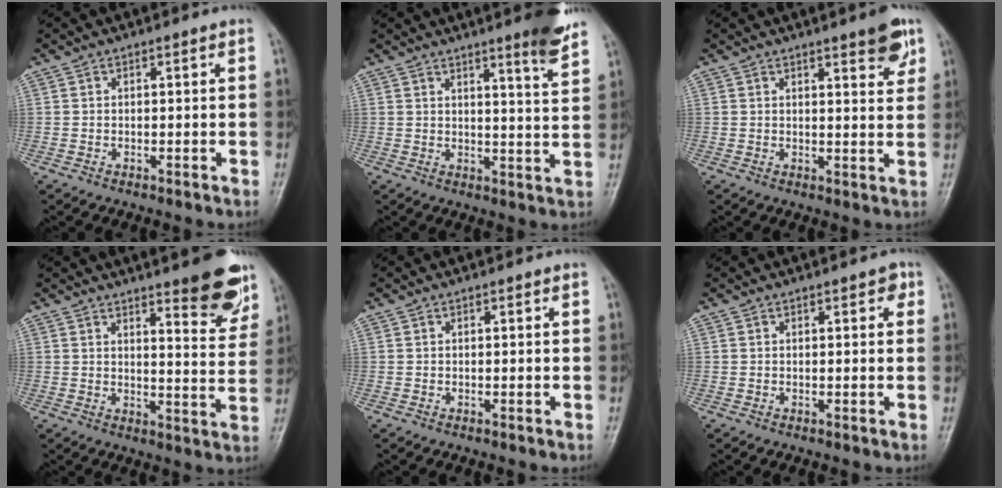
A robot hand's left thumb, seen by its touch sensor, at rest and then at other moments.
{"total": 7.3, "force": [5.4, 0.1, 5.0], "torque": [-0.061, -0.042, 0.069]}
{"total": 5.6, "force": [3.6, 1.3, 4.1], "torque": [-0.041, -0.020, 0.043]}
{"total": 10.6, "force": [7.3, 2.4, 7.2], "torque": [-0.063, -0.051, 0.096]}
{"total": 0.0}
{"total": 1.8, "force": [0.8, 0.9, 1.3], "torque": [-0.008, 0.001, 0.007]}